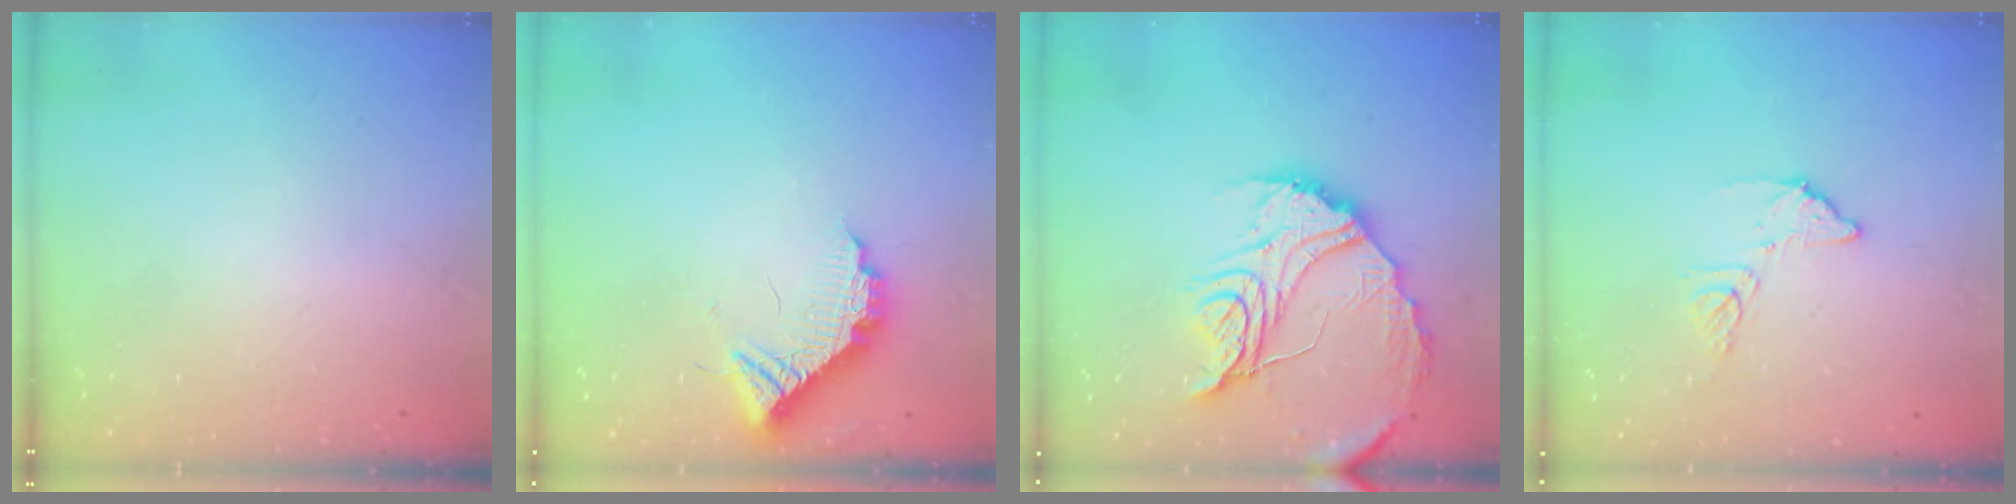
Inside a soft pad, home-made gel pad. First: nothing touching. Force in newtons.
{"total": 11.3, "press": 11.3, "slide": 0.5}
{"total": 18.0, "press": 18.0, "slide": 1.5}
{"total": 8.9, "press": 8.9, "slide": 0.5}